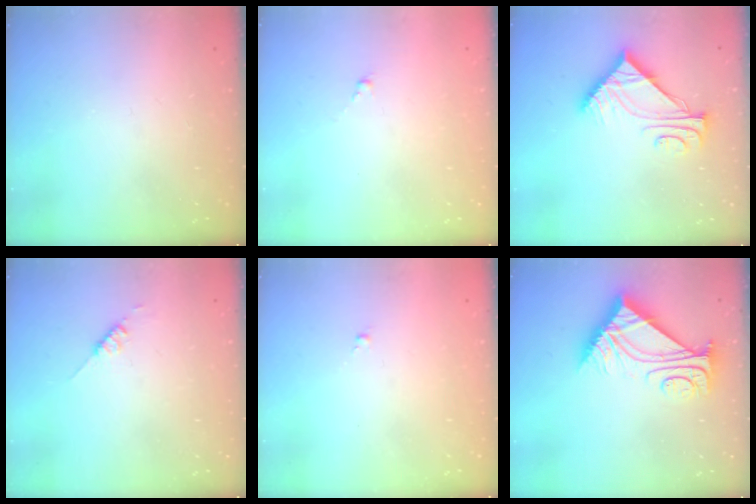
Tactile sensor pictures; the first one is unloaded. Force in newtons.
{"total": 0.0}
{"total": 9.1, "press": 9.0, "slide": 0.9}
{"total": 2.6, "press": 2.6, "slide": 0.3}
{"total": 0.0}
{"total": 10.5, "press": 10.5, "slide": 0.5}